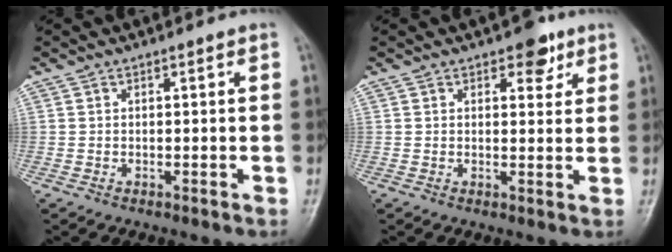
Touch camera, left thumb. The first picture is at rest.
{"total": 5.0, "force": [2.9, 2.8, 3.0], "torque": [-0.012, -0.011, 0.034]}